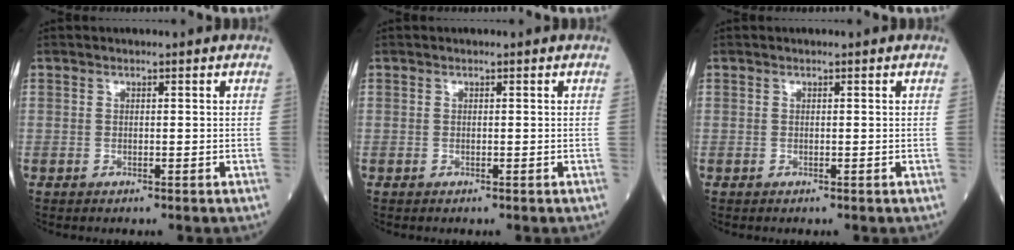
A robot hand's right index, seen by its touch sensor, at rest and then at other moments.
{"total": 0.0}
{"total": 0.0}